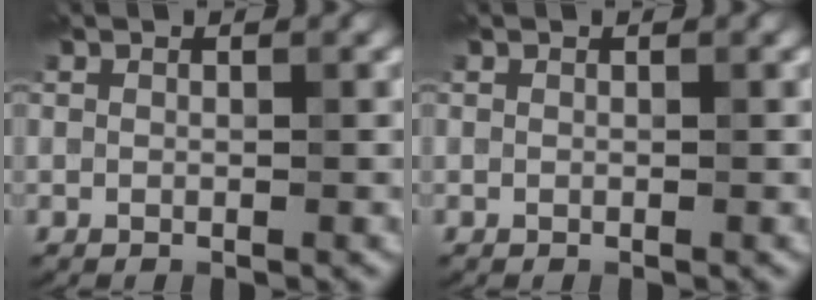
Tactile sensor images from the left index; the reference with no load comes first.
{"total": 0.0}